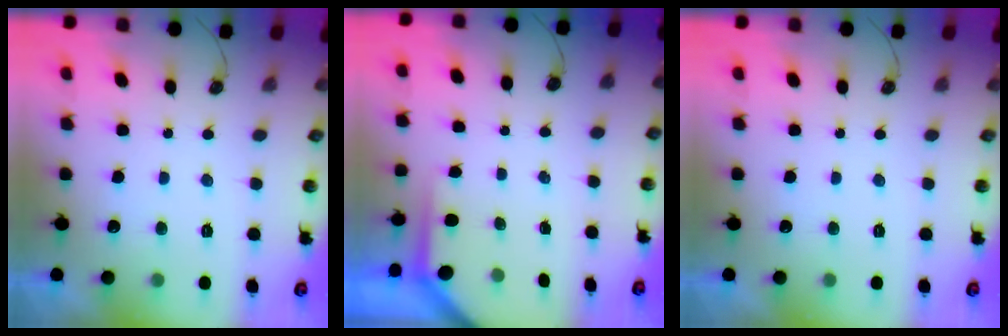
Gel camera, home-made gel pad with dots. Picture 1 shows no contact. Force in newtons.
{"total": 3.3, "press": 3.3, "slide": 0.3}
{"total": 0.0}